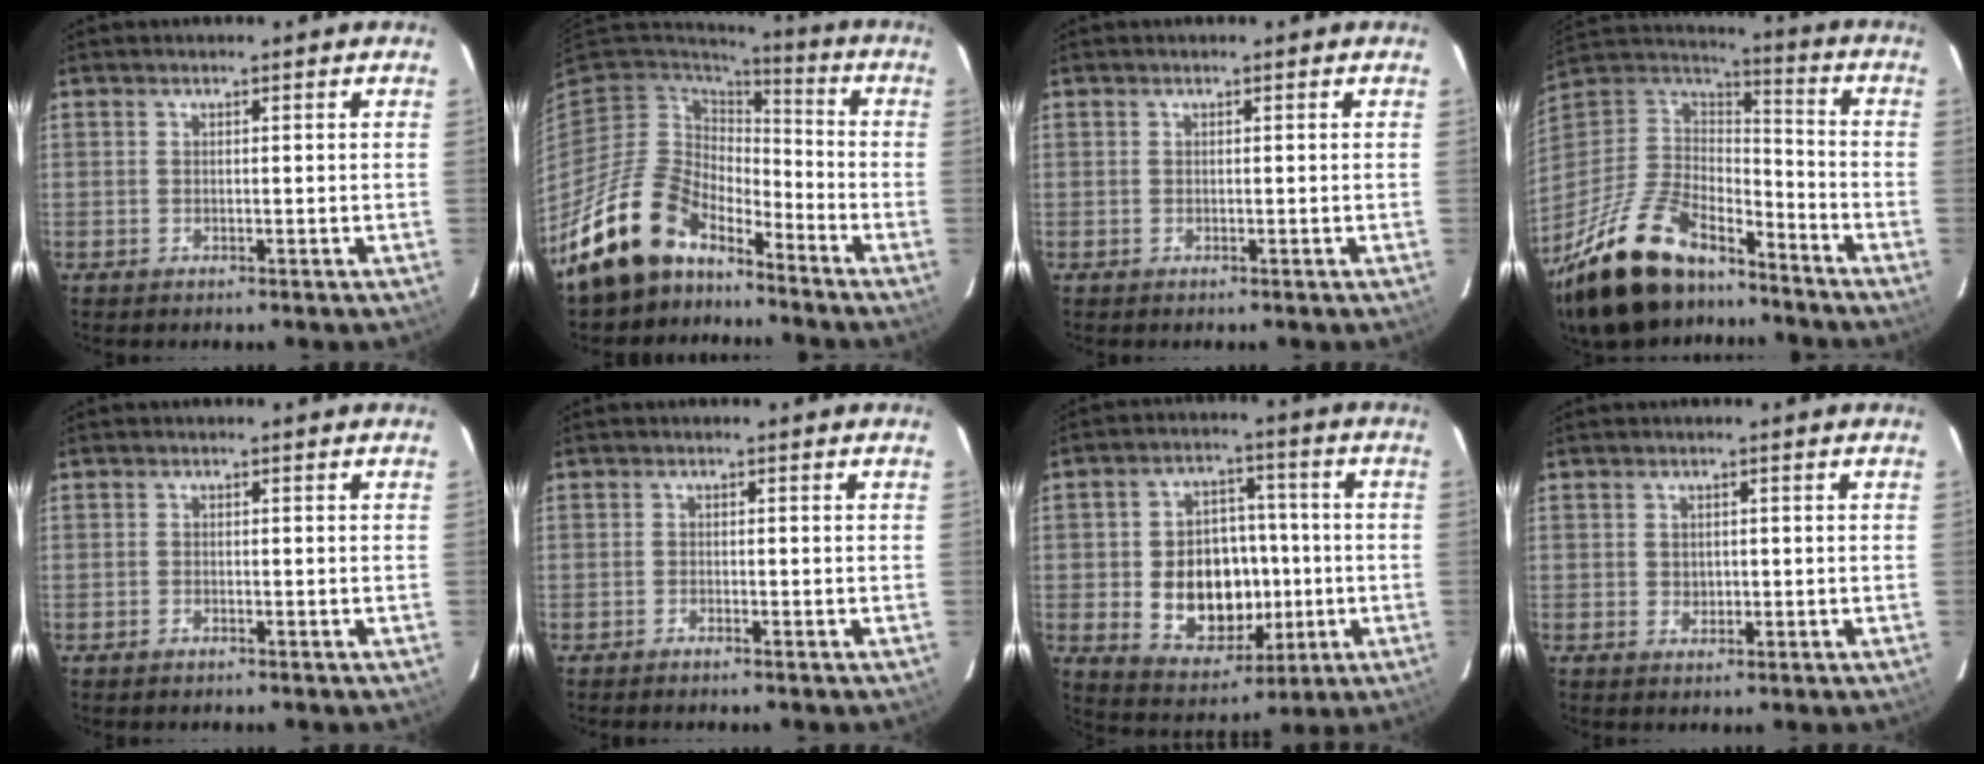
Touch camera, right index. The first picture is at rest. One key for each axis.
{"total": 15.1, "fx": -12.1, "fy": 7.5, "fz": 4.9, "tx": -0.116, "ty": 0.007, "tz": -0.218}
{"total": 0.0}
{"total": 27.7, "fx": -19.9, "fy": 11.8, "fz": 15.1, "tx": -0.323, "ty": -0.014, "tz": -0.334}
{"total": 0.6, "fx": -0.5, "fy": 0.3, "fz": 0.0, "tx": -0.002, "ty": 0.002, "tz": -0.011}
{"total": 0.8, "fx": -0.7, "fy": 0.0, "fz": 0.2, "tx": -0.007, "ty": -0.001, "tz": -0.016}
{"total": 14.2, "fx": -1.9, "fy": 10.7, "fz": 9.2, "tx": -0.188, "ty": 0.014, "tz": -0.005}
{"total": 1.5, "fx": 0.2, "fy": 1.4, "fz": 0.5, "tx": -0.002, "ty": 0.002, "tz": 0.006}